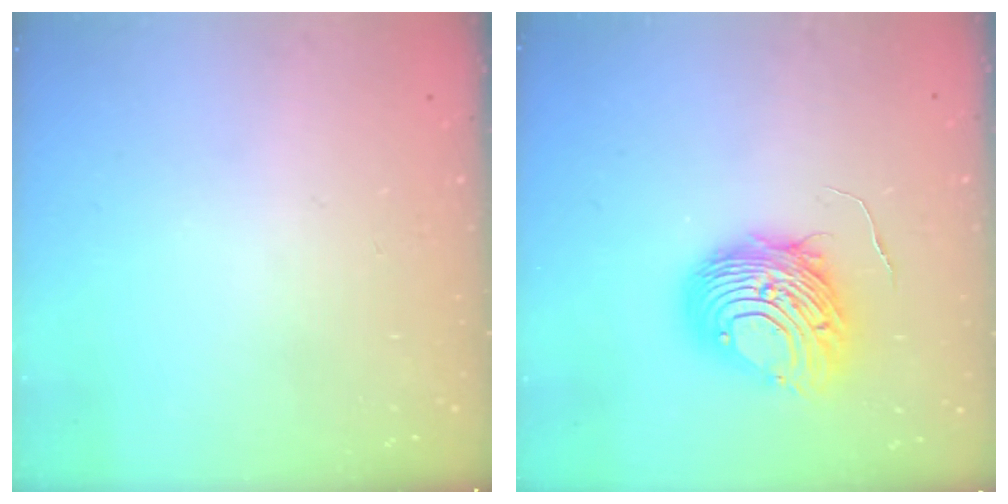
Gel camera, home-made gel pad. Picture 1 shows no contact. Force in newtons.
{"total": 11.0, "press": 11.0, "slide": 0.8}